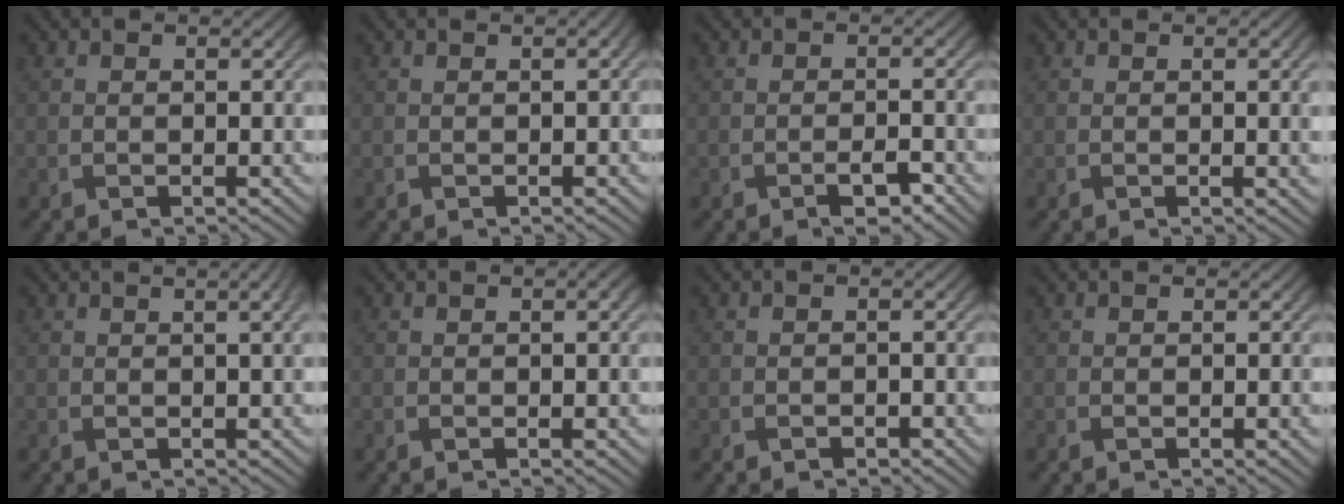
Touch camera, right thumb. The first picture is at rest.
{"total": 0.6, "force": [0.3, 0.1, 0.5], "torque": [-0.008, 0.005, 0.005]}
{"total": 2.4, "force": [-1.5, 0.6, 1.7], "torque": [-0.026, 0.003, -0.027]}
{"total": 2.9, "force": [0.1, 0.7, 2.8], "torque": [-0.036, 0.005, 0.002]}
{"total": 3.4, "force": [1.3, 1.0, 2.9], "torque": [-0.030, 0.012, 0.001]}
{"total": 0.8, "force": [0.2, 0.1, 0.7], "torque": [-0.011, 0.003, 0.003]}
{"total": 0.7, "force": [-0.6, 0.3, 0.2], "torque": [-0.001, -0.002, -0.009]}
{"total": 0.5, "force": [-0.1, 0.1, 0.5], "torque": [-0.008, -0.001, 0.000]}